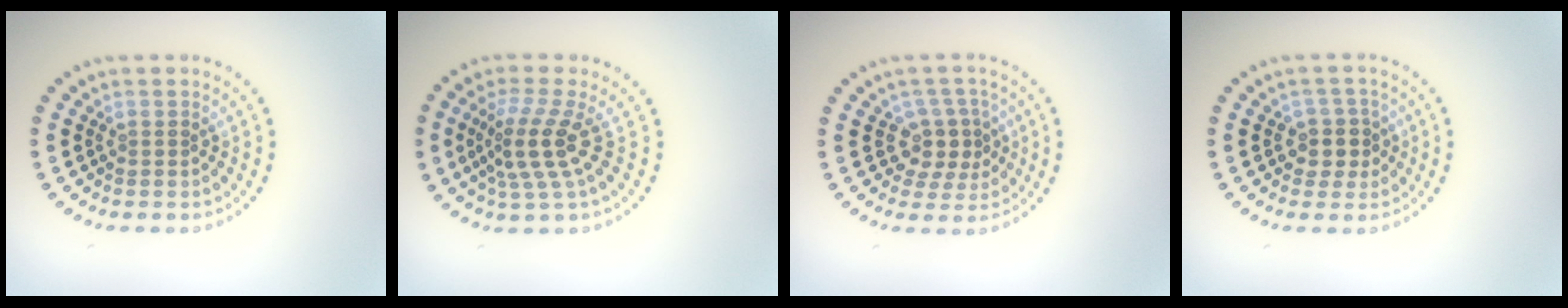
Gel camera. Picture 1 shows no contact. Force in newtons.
{"total": 3.9, "press": 2.9, "slide": 2.6}
{"total": 3.0, "press": 2.5, "slide": 1.7}
{"total": 2.5, "press": 2.1, "slide": 1.3}